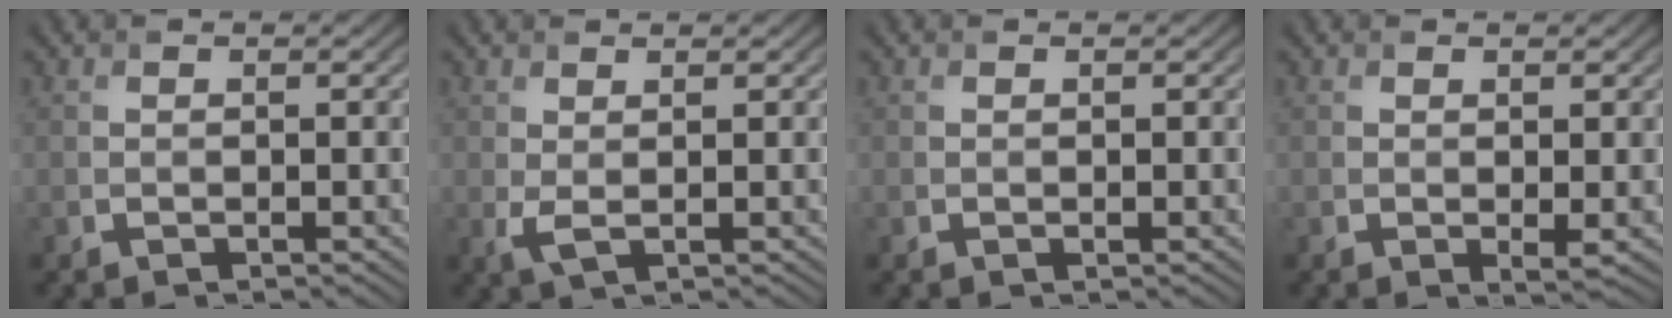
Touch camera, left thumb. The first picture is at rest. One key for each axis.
{"total": 1.8, "fx": 0.6, "fy": 0.5, "fz": 1.6, "tx": -0.042, "ty": 0.000, "tz": 0.014}
{"total": 0.0}
{"total": 0.9, "fx": 0.2, "fy": -0.1, "fz": 0.9, "tx": -0.013, "ty": -0.005, "tz": 0.003}